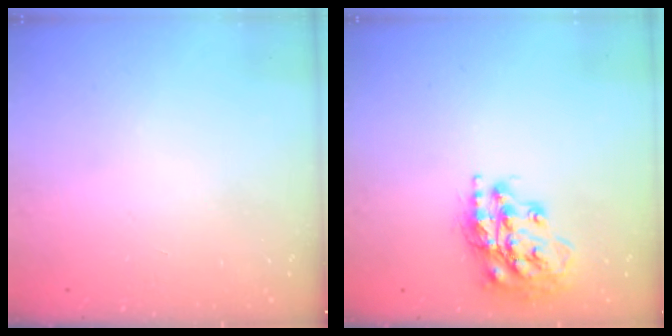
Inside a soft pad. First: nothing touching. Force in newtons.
{"total": 16.3, "press": 16.2, "slide": 1.1}